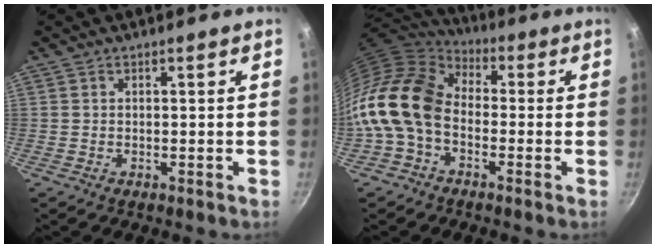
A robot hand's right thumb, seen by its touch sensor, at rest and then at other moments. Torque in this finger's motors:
{"motor_torque": [0.15, 1.11, 1.41, -1.36, 0.64]}